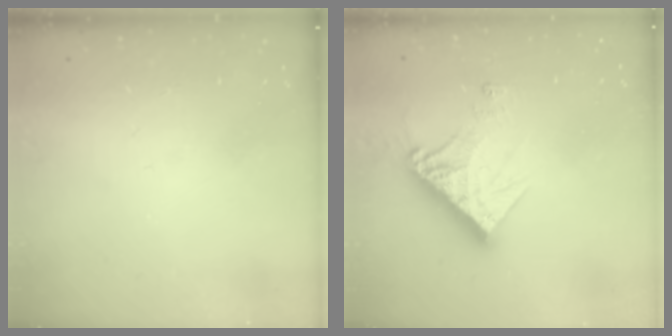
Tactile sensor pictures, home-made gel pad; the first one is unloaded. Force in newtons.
{"total": 13.2, "press": 13.1, "slide": 1.5}